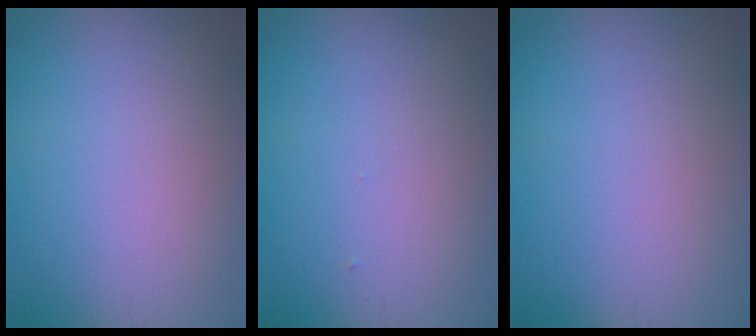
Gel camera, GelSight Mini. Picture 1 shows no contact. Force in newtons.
{"total": 0.0}
{"total": 0.0}